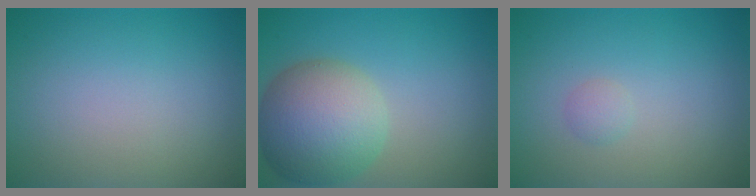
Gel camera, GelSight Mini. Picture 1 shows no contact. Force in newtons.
{"total": 8.3, "press": 8.3, "slide": 0.3}
{"total": 0.8, "press": 0.8, "slide": 0.1}